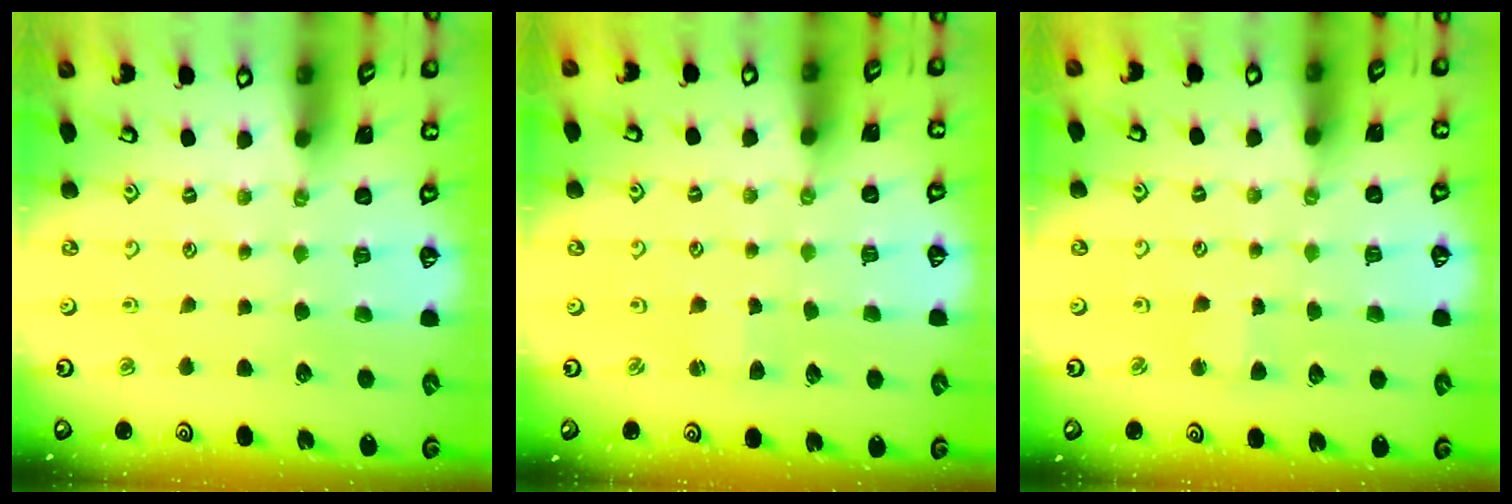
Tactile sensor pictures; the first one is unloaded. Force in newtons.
{"total": 1.9, "press": 1.9, "slide": 0.2}
{"total": 2.1, "press": 2.1, "slide": 0.2}